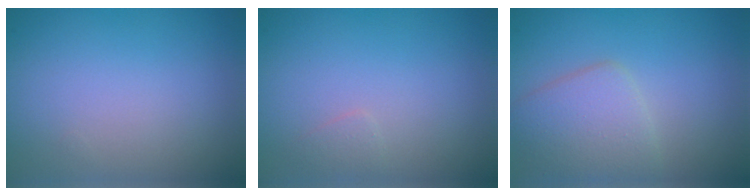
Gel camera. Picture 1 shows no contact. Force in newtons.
{"total": 0.7, "press": 0.7, "slide": 0.0}
{"total": 3.6, "press": 3.6, "slide": 0.1}